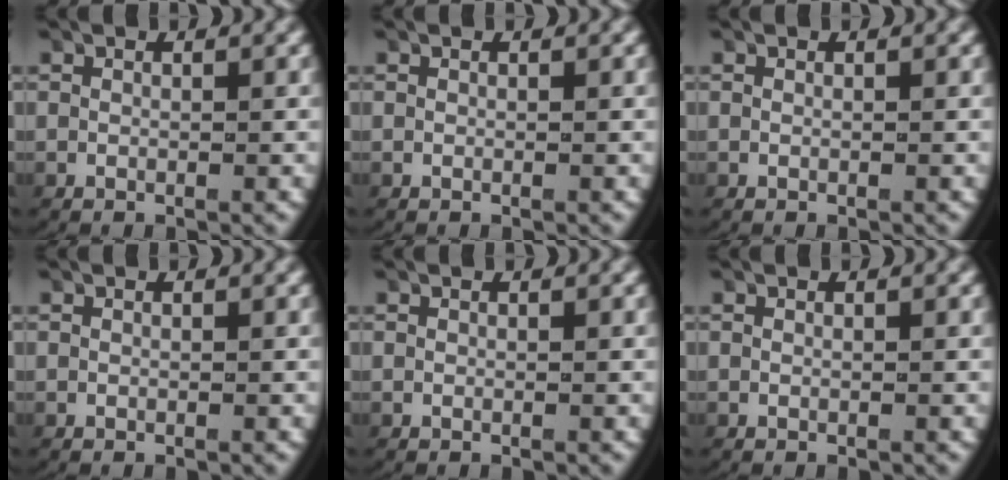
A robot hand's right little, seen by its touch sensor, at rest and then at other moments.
{"total": 0.0}
{"total": 0.0}
{"total": 0.0}
{"total": 0.0}
{"total": 0.0}